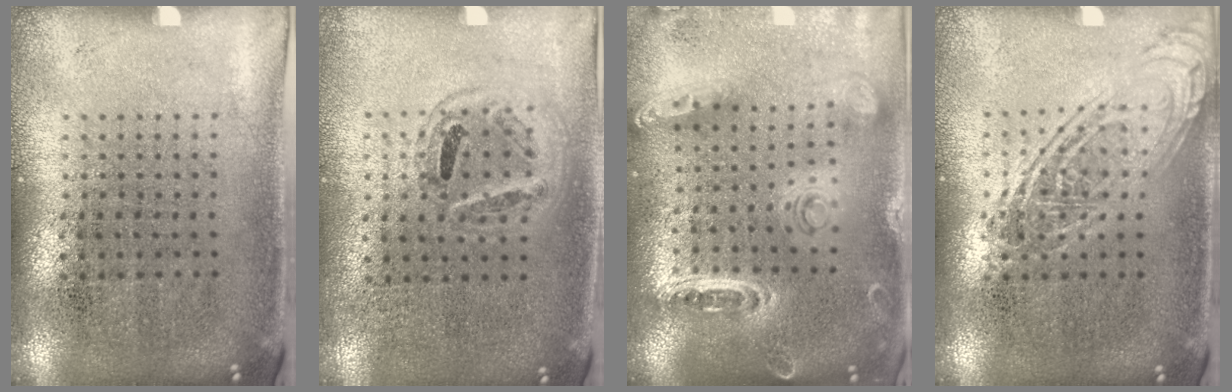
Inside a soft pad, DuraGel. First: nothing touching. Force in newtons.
{"total": 0.9, "press": 0.8, "slide": 0.3}
{"total": 1.4, "press": 1.4, "slide": 0.0}
{"total": 2.6, "press": 2.6, "slide": 0.3}